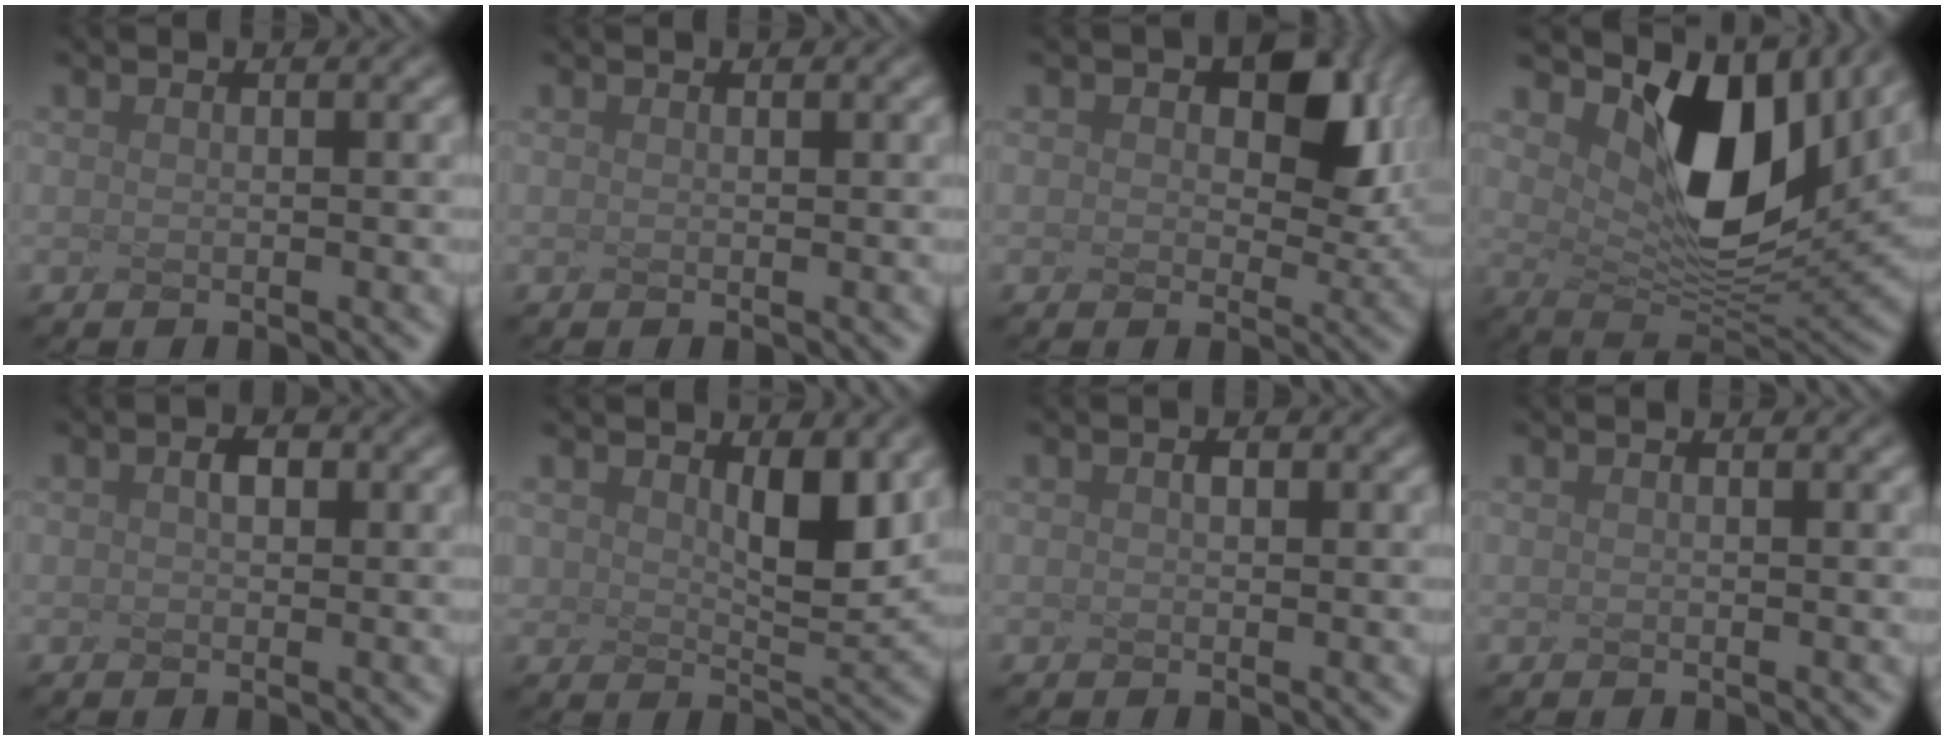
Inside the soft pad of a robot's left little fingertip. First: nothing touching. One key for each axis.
{"total": 0.0}
{"total": 4.5, "fx": 0.9, "fy": 2.5, "fz": 3.7, "tx": -0.083, "ty": -0.012, "tz": 0.055}
{"total": 7.0, "fx": 2.5, "fy": 3.7, "fz": 5.4, "tx": -0.120, "ty": -0.031, "tz": 0.087}
{"total": 1.3, "fx": -0.9, "fy": -0.8, "fz": -0.4, "tx": -0.025, "ty": -0.006, "tz": 0.025}
{"total": 1.7, "fx": 0.7, "fy": 0.2, "fz": 1.6, "tx": -0.060, "ty": -0.017, "tz": 0.053}
{"total": 1.5, "fx": -1.0, "fy": -0.9, "fz": -0.7, "tx": -0.018, "ty": -0.006, "tz": 0.021}
{"total": 0.0}